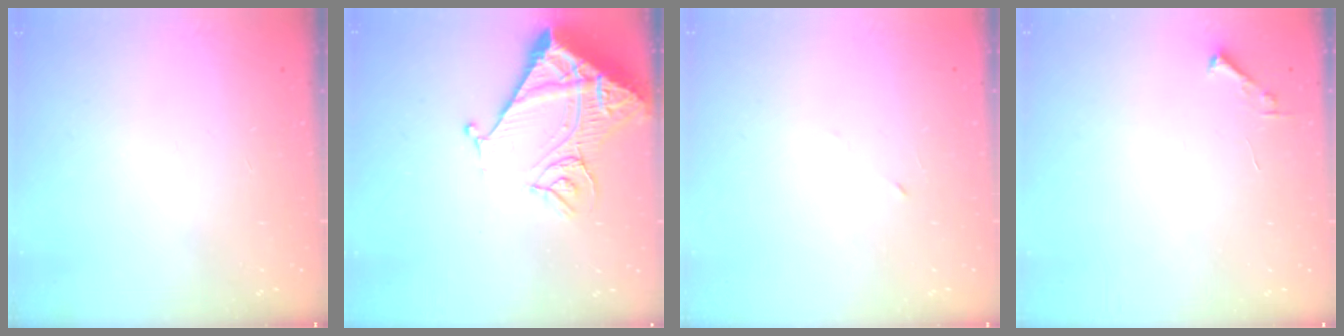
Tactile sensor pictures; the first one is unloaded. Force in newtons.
{"total": 14.7, "press": 14.6, "slide": 1.7}
{"total": 2.7, "press": 2.5, "slide": 1.0}
{"total": 1.7, "press": 1.7, "slide": 0.2}